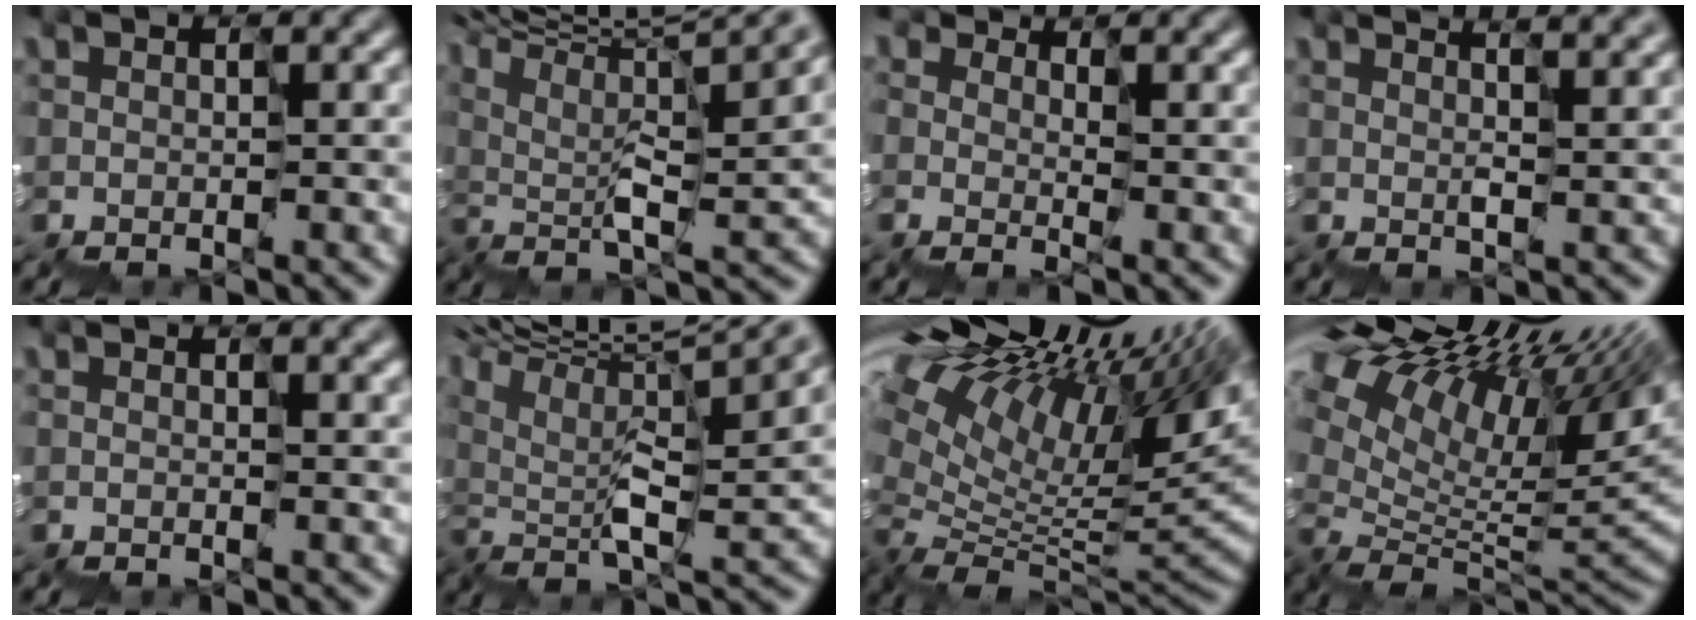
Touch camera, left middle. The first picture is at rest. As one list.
[{"total": 11.5, "force": [9.0, 2.4, 6.8], "torque": [-0.133, 0.021, 0.137]}, {"total": 1.2, "force": [1.2, 0.3, -0.2], "torque": [0.010, 0.003, 0.022]}, {"total": 7.2, "force": [4.8, 3.0, 4.5], "torque": [-0.049, 0.057, 0.050]}, {"total": 0.7, "force": [0.4, 0.1, 0.6], "torque": [0.001, 0.004, 0.000]}, {"total": 13.0, "force": [9.6, 2.8, 8.3], "torque": [-0.171, 0.025, 0.144]}, {"total": 15.3, "force": [9.2, 5.3, 11.0], "torque": [-0.165, 0.051, 0.172]}, {"total": 13.9, "force": [9.9, 5.0, 8.5], "torque": [-0.169, 0.044, 0.185]}]